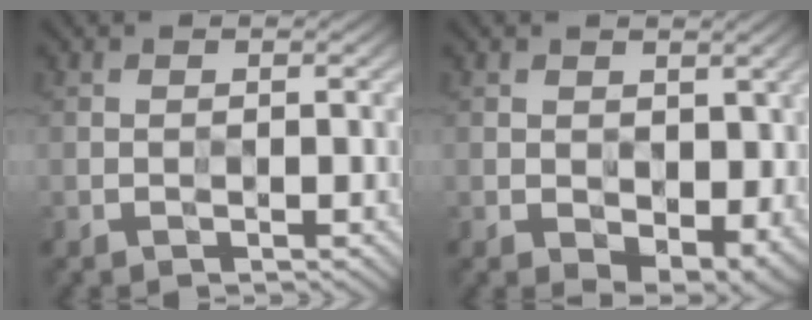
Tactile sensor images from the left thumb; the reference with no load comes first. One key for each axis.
{"total": 4.3, "fx": 0.3, "fy": 3.0, "fz": 3.0, "tx": -0.055, "ty": -0.019, "tz": 0.008}